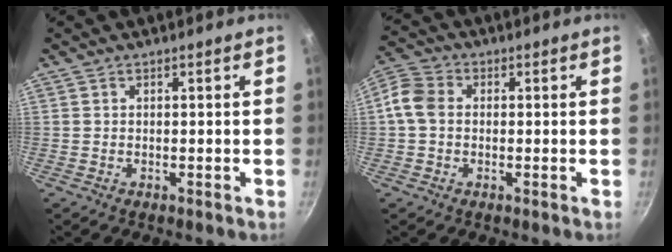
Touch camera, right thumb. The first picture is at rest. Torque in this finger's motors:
{"motor_torque": [-0.02, 0.04, 0.48, -0.13, 0.01]}